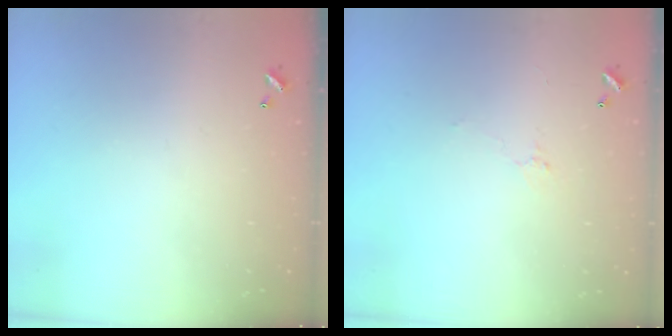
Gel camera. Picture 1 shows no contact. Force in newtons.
{"total": 0.6, "press": 0.1, "slide": 0.6}